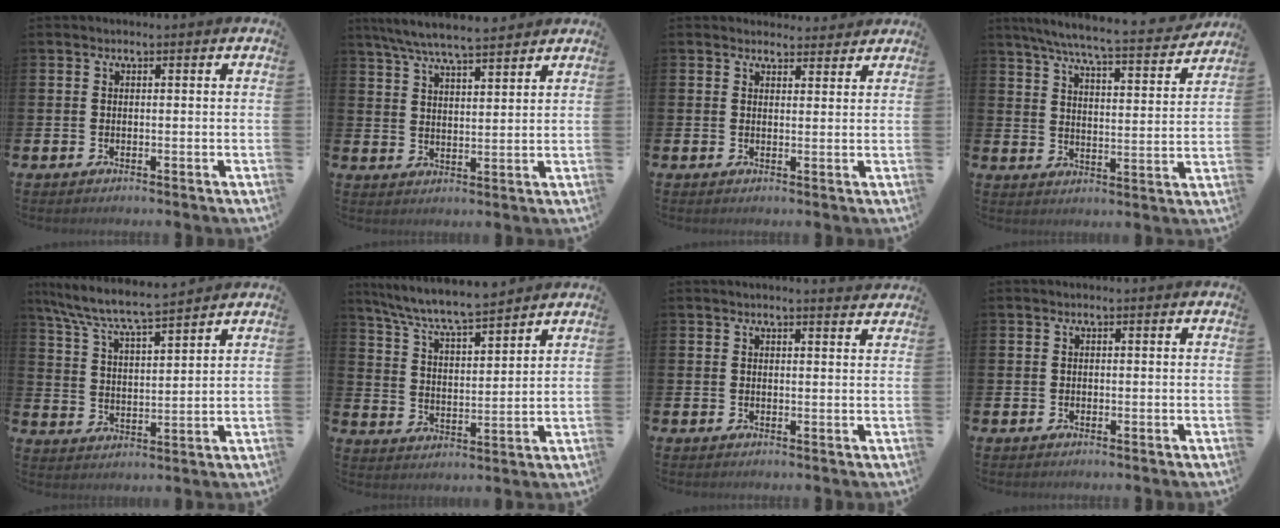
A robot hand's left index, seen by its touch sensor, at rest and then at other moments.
{"total": 6.8, "force": [6.4, 0.7, 2.2], "torque": [-0.067, -0.024, 0.117]}
{"total": 2.4, "force": [2.3, 0.7, -0.2], "torque": [0.008, -0.013, 0.041]}
{"total": 7.0, "force": [6.4, 0.3, 2.9], "torque": [-0.076, -0.046, 0.106]}
{"total": 7.5, "force": [7.1, 0.4, 2.6], "torque": [-0.081, -0.042, 0.124]}
{"total": 7.5, "force": [7.1, 0.4, 2.3], "torque": [-0.077, -0.047, 0.125]}
{"total": 1.4, "force": [1.4, -0.2, 0.2], "torque": [0.006, -0.010, 0.023]}
{"total": 0.0}